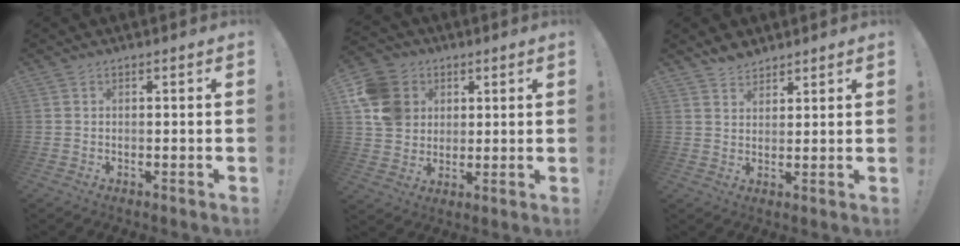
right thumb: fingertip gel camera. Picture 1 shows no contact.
{"total": 12.9, "force": [3.3, 11.4, 5.2], "torque": [-0.087, -0.006, 0.071]}
{"total": 4.9, "force": [4.2, 2.4, 0.7], "torque": [-0.007, -0.026, 0.079]}